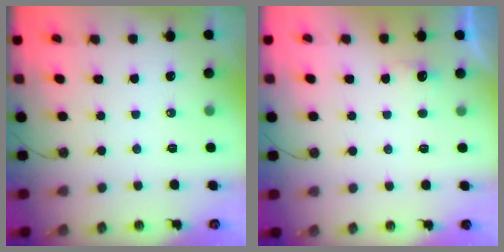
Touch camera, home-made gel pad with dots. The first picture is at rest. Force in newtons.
{"total": 2.2, "press": 2.0, "slide": 0.9}